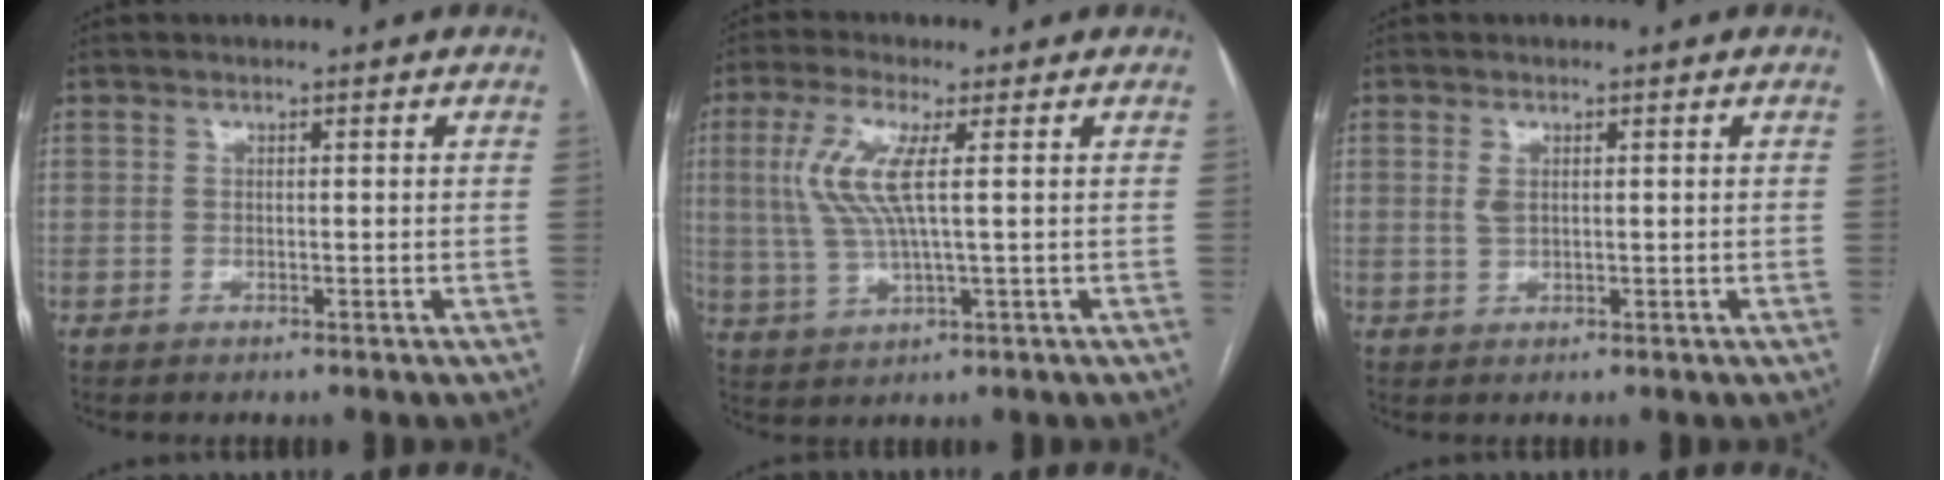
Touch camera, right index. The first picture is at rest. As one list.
[{"total": 8.0, "force": [1.7, 1.0, 7.8], "torque": [-0.189, 0.007, 0.035]}, {"total": 1.5, "force": [0.6, 0.7, 1.2], "torque": [-0.031, 0.000, 0.015]}]